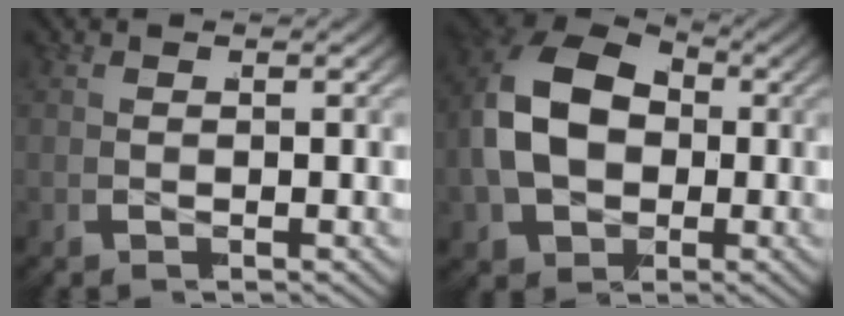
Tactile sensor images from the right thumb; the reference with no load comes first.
{"total": 13.4, "force": [1.7, 10.0, 8.8], "torque": [-0.219, -0.009, 0.033]}